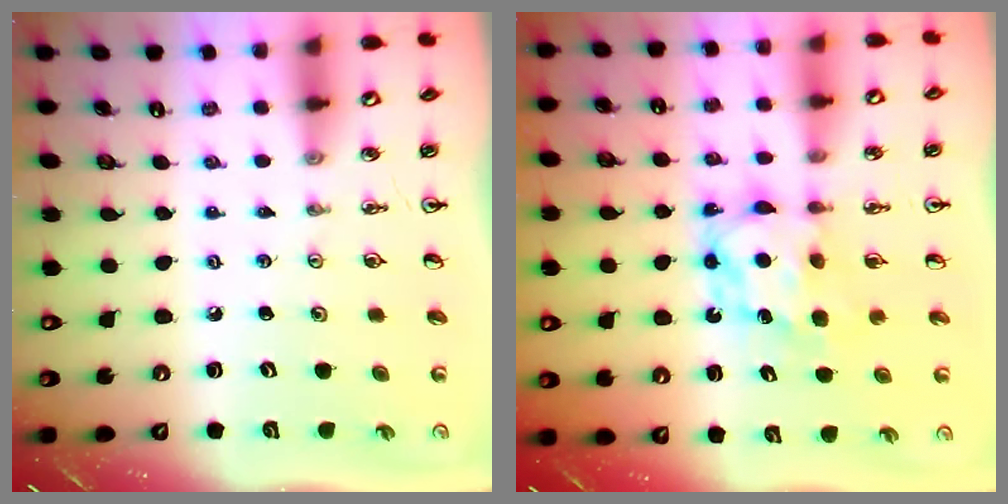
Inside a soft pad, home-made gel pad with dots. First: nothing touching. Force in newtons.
{"total": 6.5, "press": 6.4, "slide": 0.6}